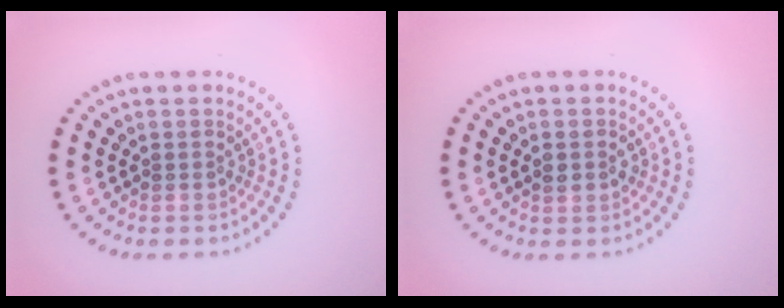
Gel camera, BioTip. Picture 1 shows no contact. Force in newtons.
{"total": 1.3, "press": 1.3, "slide": 0.3}